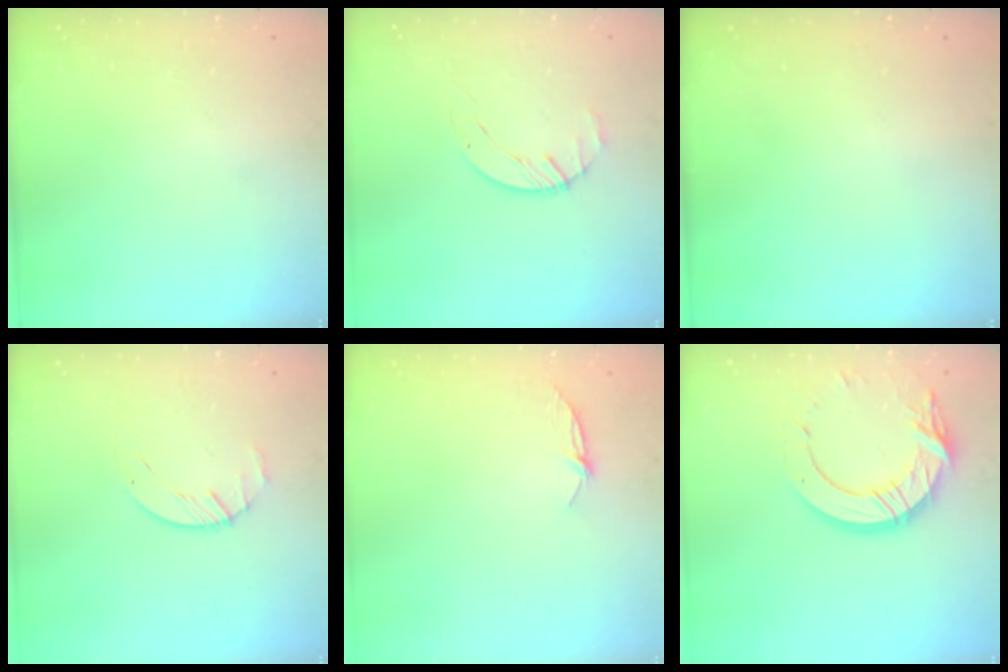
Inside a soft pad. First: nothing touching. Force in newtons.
{"total": 1.7, "press": 1.7, "slide": 0.3}
{"total": 0.0}
{"total": 1.6, "press": 1.6, "slide": 0.3}
{"total": 4.9, "press": 4.8, "slide": 0.6}
{"total": 15.2, "press": 15.1, "slide": 1.5}